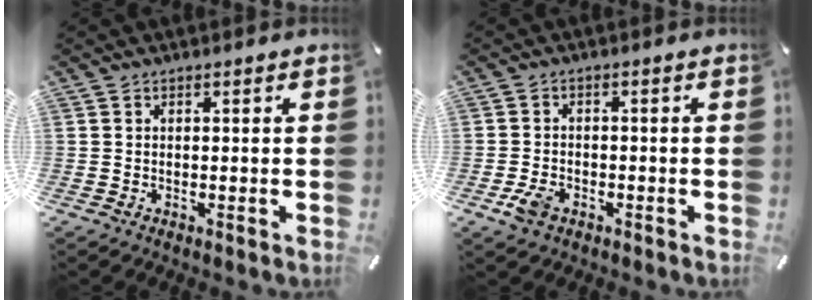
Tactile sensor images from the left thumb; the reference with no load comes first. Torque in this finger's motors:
{"motor_torque": [-0.01, 0.01, 0.01, 0.03, 0.00]}